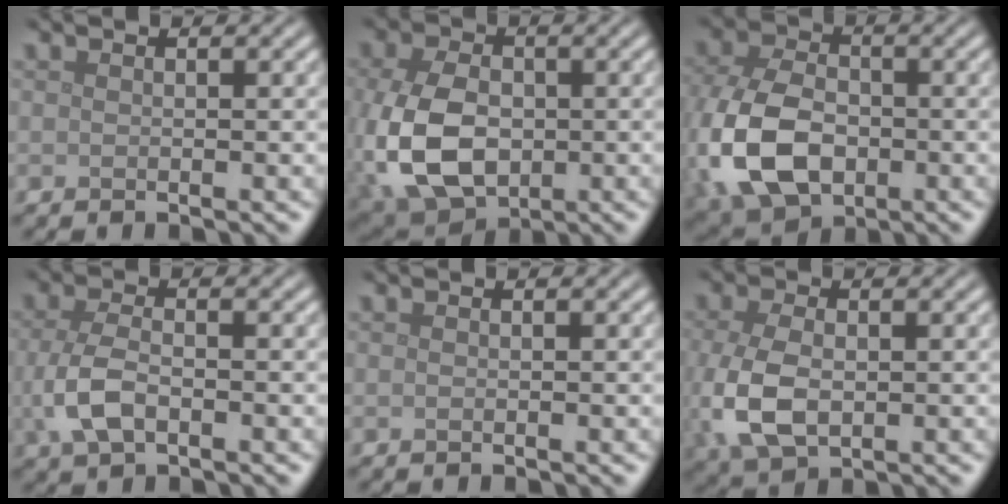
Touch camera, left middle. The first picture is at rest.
{"total": 9.8, "force": [-1.8, 6.6, 7.0], "torque": [-0.171, -0.016, -0.035]}
{"total": 11.4, "force": [-2.9, 7.7, 7.9], "torque": [-0.207, -0.025, -0.064]}
{"total": 3.9, "force": [-0.9, 2.1, 3.1], "torque": [-0.079, -0.006, -0.020]}
{"total": 0.0}
{"total": 6.4, "force": [-0.9, 4.0, 4.8], "torque": [-0.129, -0.015, -0.012]}